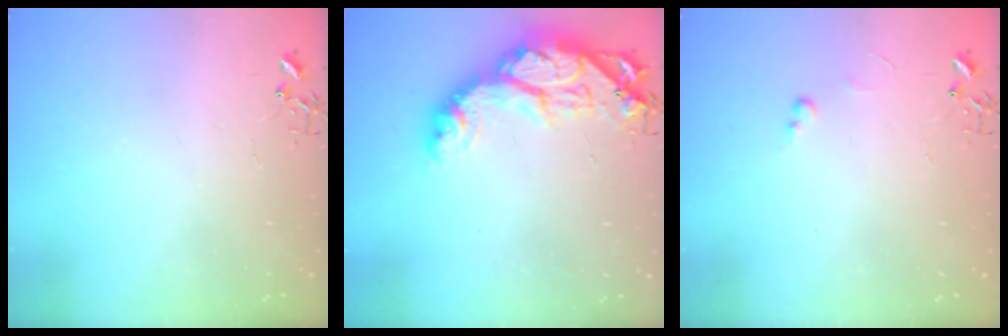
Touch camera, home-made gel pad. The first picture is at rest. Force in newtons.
{"total": 19.9, "press": 19.8, "slide": 1.9}
{"total": 2.7, "press": 2.7, "slide": 0.4}